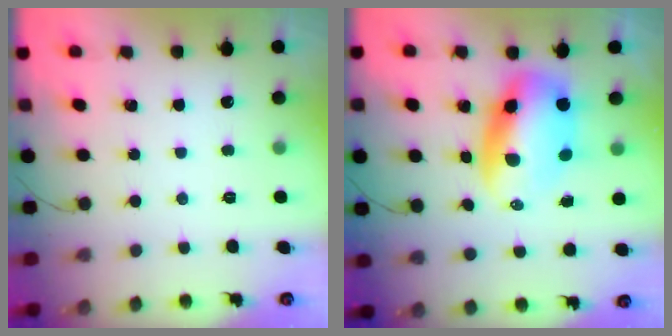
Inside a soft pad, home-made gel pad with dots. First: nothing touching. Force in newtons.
{"total": 9.8, "press": 9.5, "slide": 2.5}